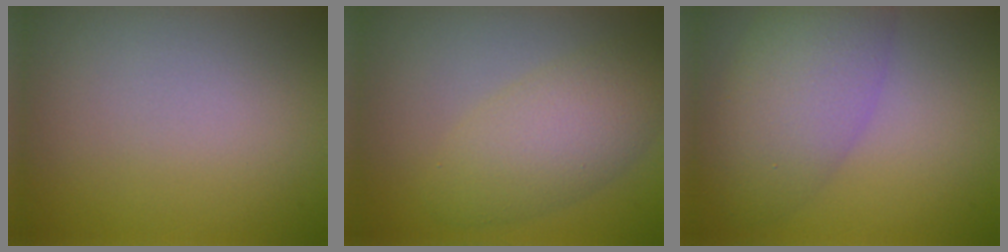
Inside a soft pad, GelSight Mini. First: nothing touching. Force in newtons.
{"total": 5.0, "press": 5.0, "slide": 0.3}
{"total": 6.2, "press": 6.2, "slide": 0.4}